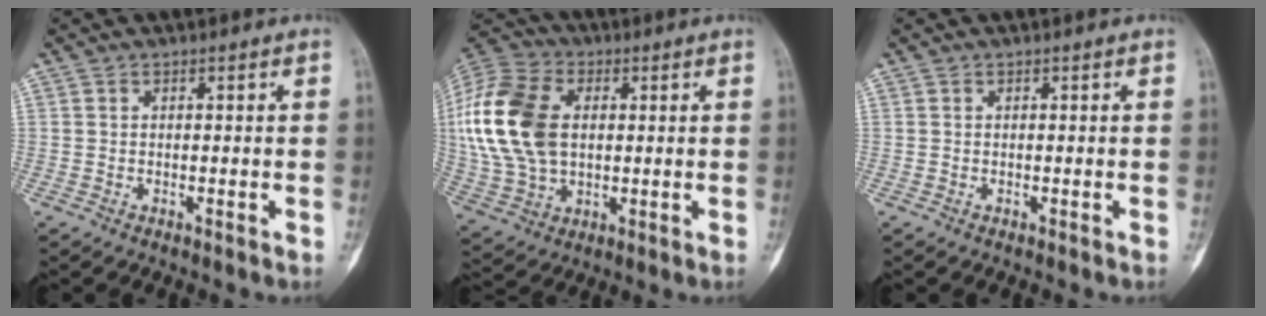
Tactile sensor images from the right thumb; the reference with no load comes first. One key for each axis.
{"total": 21.1, "fx": 2.6, "fy": 14.0, "fz": 15.5, "tx": -0.339, "ty": 0.006, "tz": 0.051}
{"total": 0.0}